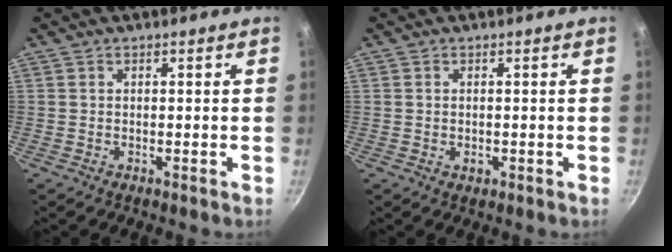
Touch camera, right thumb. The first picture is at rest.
{"total": 1.3, "force": [-0.3, 0.9, 0.9], "torque": [-0.012, -0.001, -0.004]}